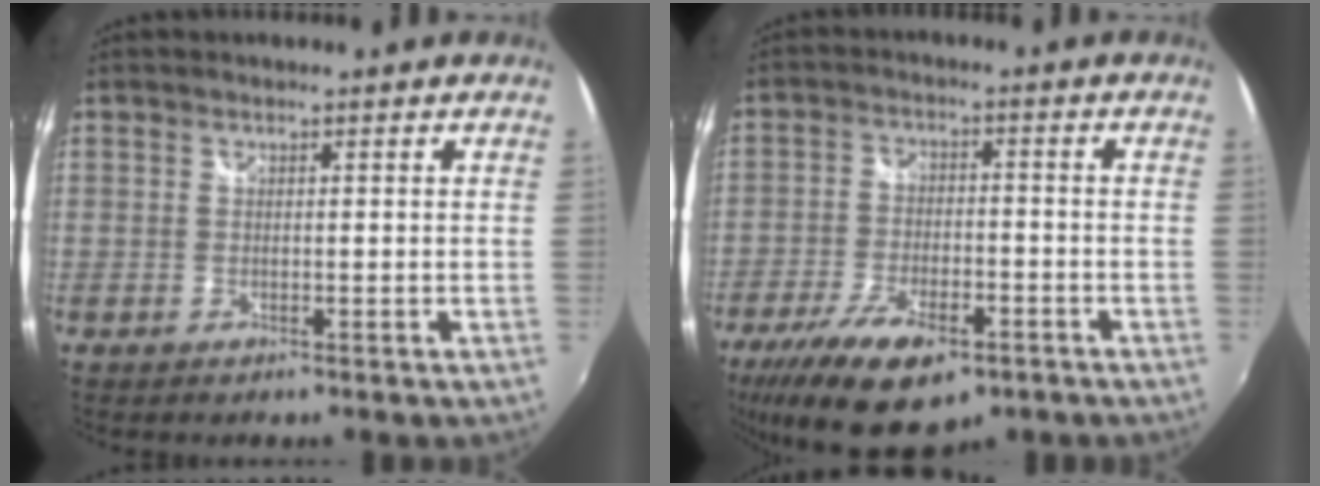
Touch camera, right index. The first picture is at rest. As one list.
[{"total": 16.1, "force": [-10.0, 6.5, 10.9], "torque": [-0.227, -0.040, -0.165]}]